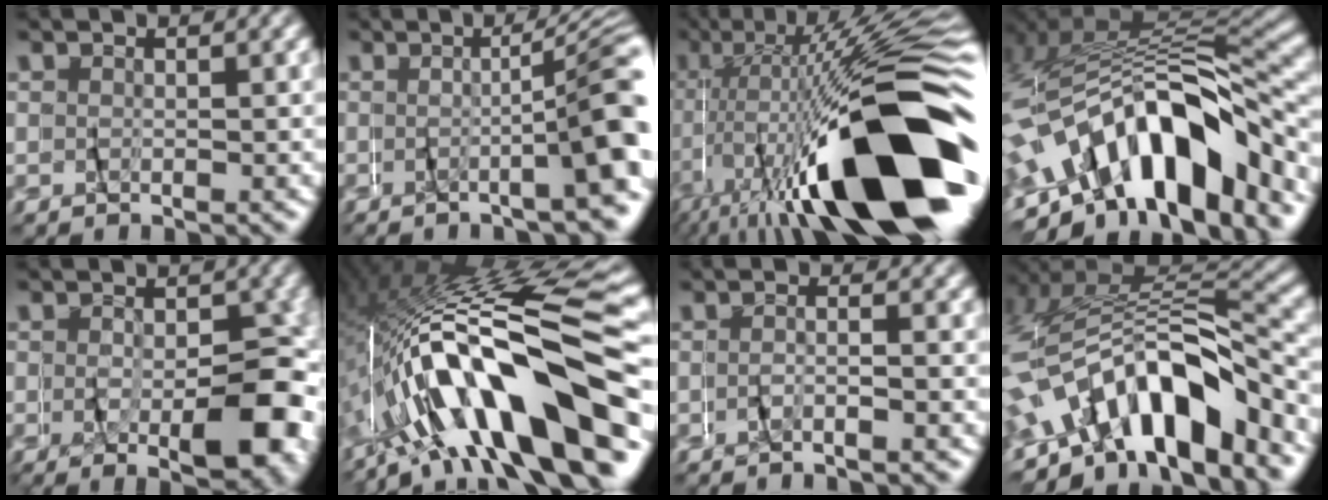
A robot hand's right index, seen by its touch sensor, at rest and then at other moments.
{"total": 6.3, "force": [-2.9, -1.3, 5.4], "torque": [-0.044, 0.013, -0.044]}
{"total": 17.7, "force": [-6.3, 3.0, 16.3], "torque": [-0.237, 0.019, -0.092]}
{"total": 10.7, "force": [-5.2, 5.0, 7.9], "torque": [-0.154, -0.002, -0.075]}
{"total": 7.0, "force": [-3.2, 2.5, 5.6], "torque": [-0.059, -0.029, -0.040]}
{"total": 14.4, "force": [-4.0, 4.2, 13.1], "torque": [-0.249, 0.015, -0.053]}
{"total": 2.3, "force": [-2.1, -0.9, 0.0], "torque": [0.003, 0.014, -0.048]}
{"total": 9.3, "force": [-4.3, 5.1, 6.5], "torque": [-0.136, -0.003, -0.066]}